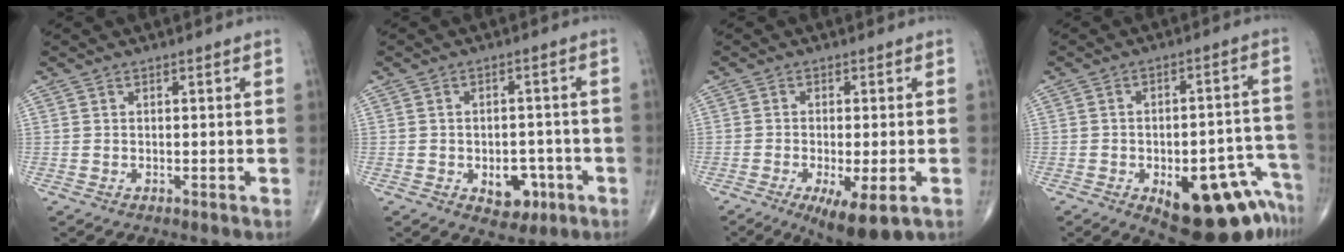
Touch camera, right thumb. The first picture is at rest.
{"total": 6.6, "force": [-2.5, 4.4, 4.3], "torque": [-0.027, 0.017, -0.025]}
{"total": 8.9, "force": [-3.8, 2.4, 7.7], "torque": [-0.122, -0.014, -0.056]}
{"total": 18.7, "force": [-9.8, 8.0, 13.7], "torque": [-0.103, 0.070, -0.116]}